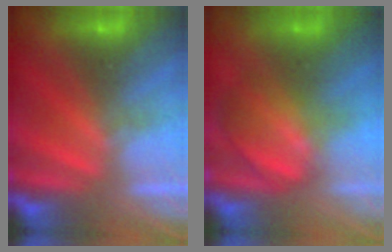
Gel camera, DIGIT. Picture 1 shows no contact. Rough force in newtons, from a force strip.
{"total": 3.3}